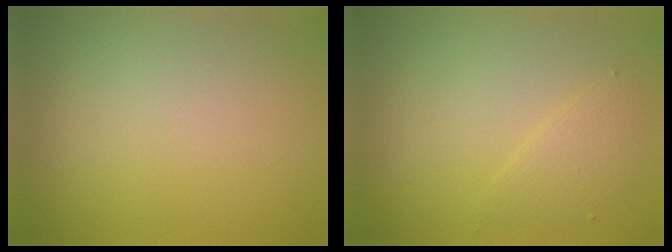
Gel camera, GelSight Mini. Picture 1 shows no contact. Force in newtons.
{"total": 1.6, "press": 1.6, "slide": 0.3}